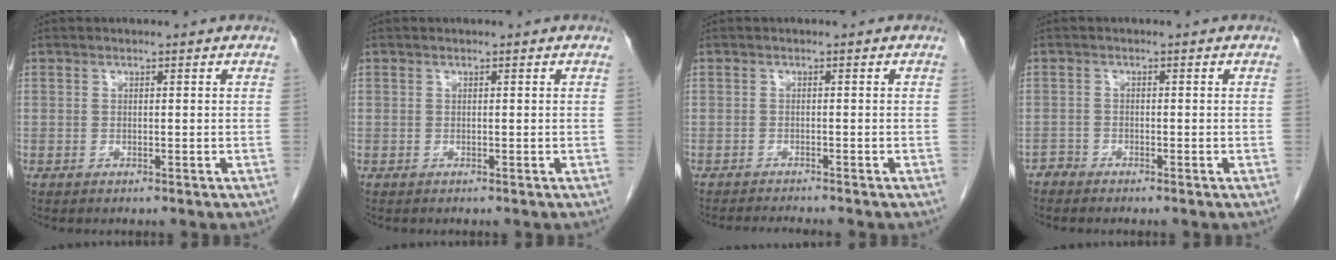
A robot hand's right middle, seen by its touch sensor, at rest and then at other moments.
{"total": 0.0}
{"total": 4.1, "force": [-3.9, -0.3, 1.3], "torque": [-0.014, -0.013, -0.060]}
{"total": 1.2, "force": [-1.1, 0.2, -0.3], "torque": [0.010, -0.001, -0.024]}